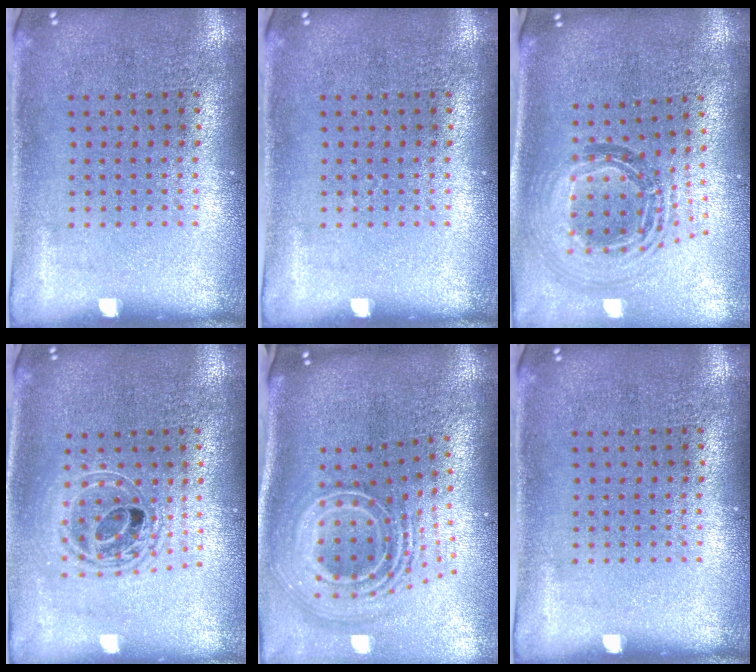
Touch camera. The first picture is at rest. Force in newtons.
{"total": 0.0}
{"total": 1.3, "press": 1.2, "slide": 0.6}
{"total": 1.5, "press": 1.3, "slide": 0.8}
{"total": 3.3, "press": 2.1, "slide": 2.5}
{"total": 0.0}